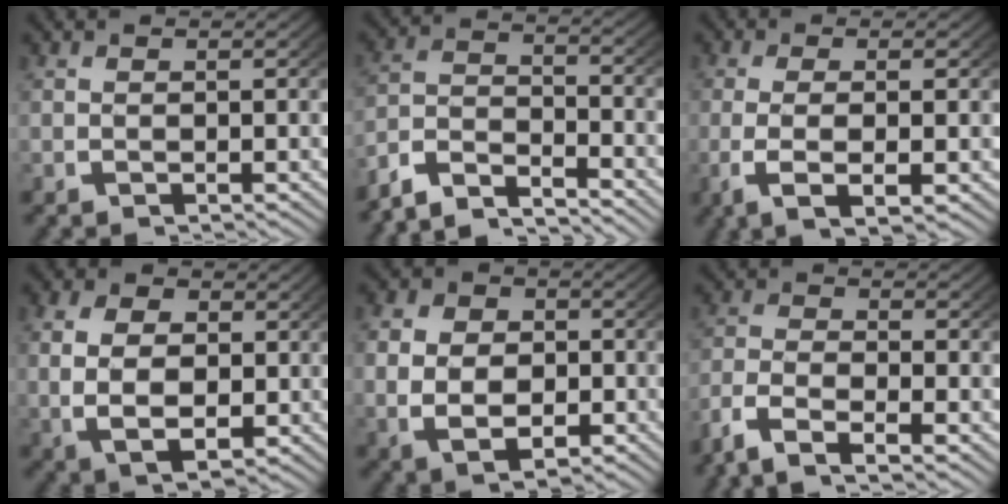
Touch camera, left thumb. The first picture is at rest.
{"total": 7.4, "force": [-5.4, 3.5, 3.6], "torque": [-0.065, -0.016, -0.095]}
{"total": 5.2, "force": [-1.1, 1.7, 4.8], "torque": [-0.103, -0.012, -0.010]}
{"total": 7.1, "force": [-0.3, 4.9, 5.2], "torque": [-0.096, -0.022, 0.009]}
{"total": 6.6, "force": [-0.8, 4.9, 4.4], "torque": [-0.082, -0.022, -0.004]}
{"total": 6.4, "force": [-3.9, 3.0, 4.1], "torque": [-0.098, -0.014, -0.065]}